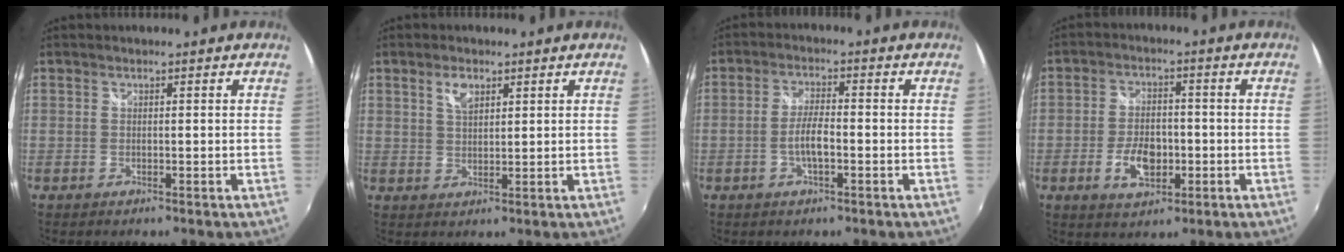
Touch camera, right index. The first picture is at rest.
{"total": 3.8, "force": [2.1, 1.9, 2.5], "torque": [-0.044, 0.003, 0.038]}
{"total": 4.7, "force": [-1.6, 1.3, 4.2], "torque": [-0.085, 0.003, -0.030]}
{"total": 7.7, "force": [-2.4, 4.5, 5.8], "torque": [-0.116, 0.002, -0.036]}